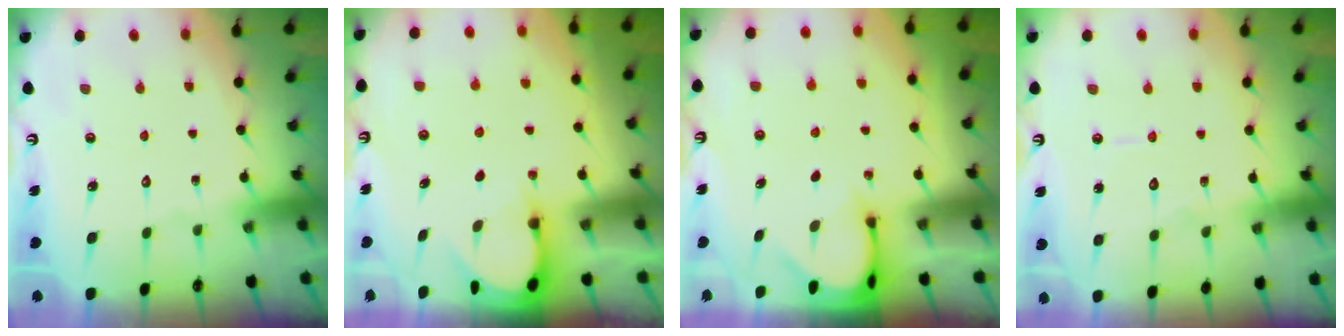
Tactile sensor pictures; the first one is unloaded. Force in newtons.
{"total": 3.1, "press": 3.1, "slide": 0.3}
{"total": 3.4, "press": 3.4, "slide": 0.3}
{"total": 4.7, "press": 4.7, "slide": 0.5}